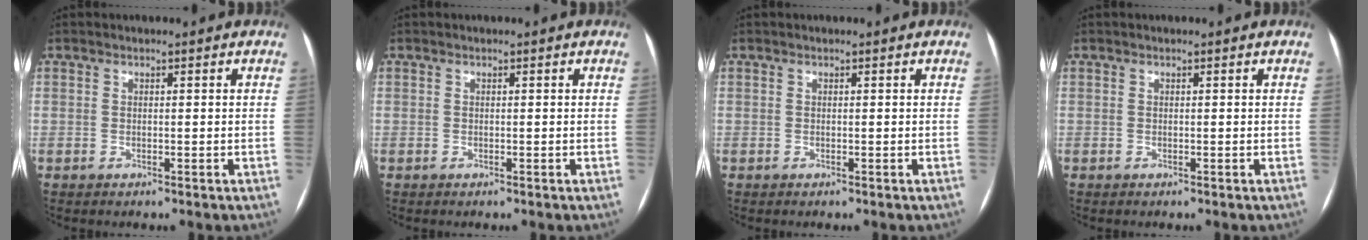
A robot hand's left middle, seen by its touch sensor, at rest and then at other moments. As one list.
[{"total": 0.0}, {"total": 0.0}, {"total": 0.0}]